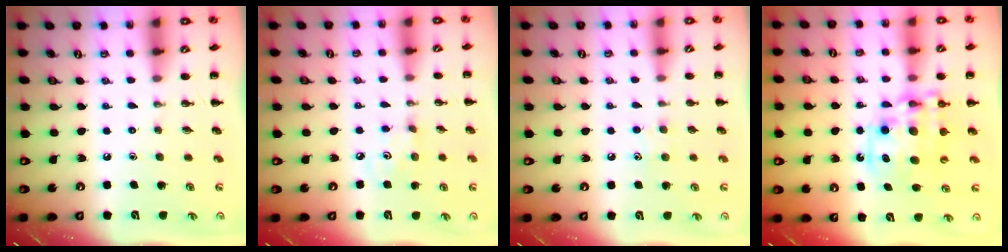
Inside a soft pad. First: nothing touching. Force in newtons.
{"total": 3.2, "press": 3.2, "slide": 0.5}
{"total": 5.0, "press": 4.7, "slide": 1.6}
{"total": 12.7, "press": 12.4, "slide": 3.0}